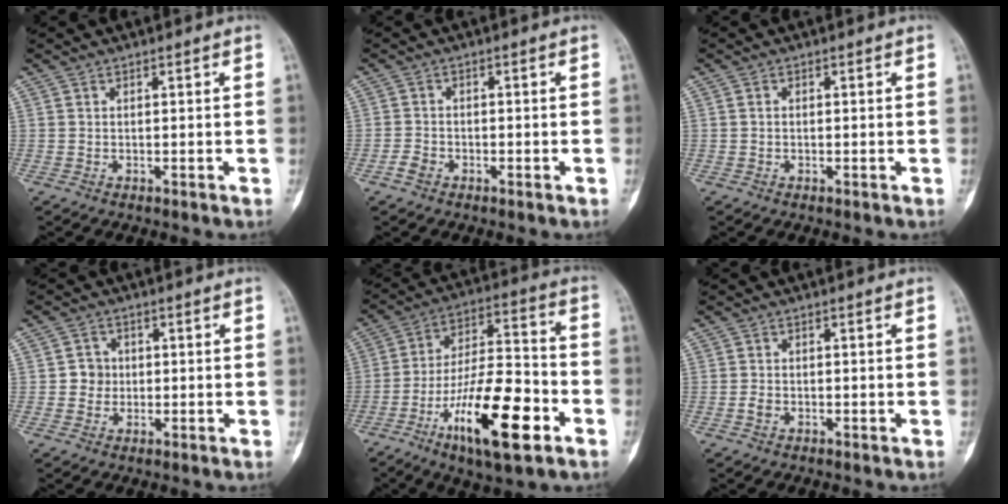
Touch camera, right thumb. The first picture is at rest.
{"total": 2.1, "force": [-1.2, 1.4, 0.8], "torque": [-0.012, 0.007, -0.027]}
{"total": 0.6, "force": [-0.1, 0.5, 0.3], "torque": [-0.003, 0.002, -0.004]}
{"total": 3.4, "force": [-0.1, 3.3, 0.9], "torque": [0.008, 0.009, -0.005]}
{"total": 20.3, "force": [-8.9, 6.5, 17.1], "torque": [-0.288, 0.051, -0.146]}
{"total": 1.1, "force": [-0.5, 0.9, 0.5], "torque": [-0.013, 0.002, -0.012]}